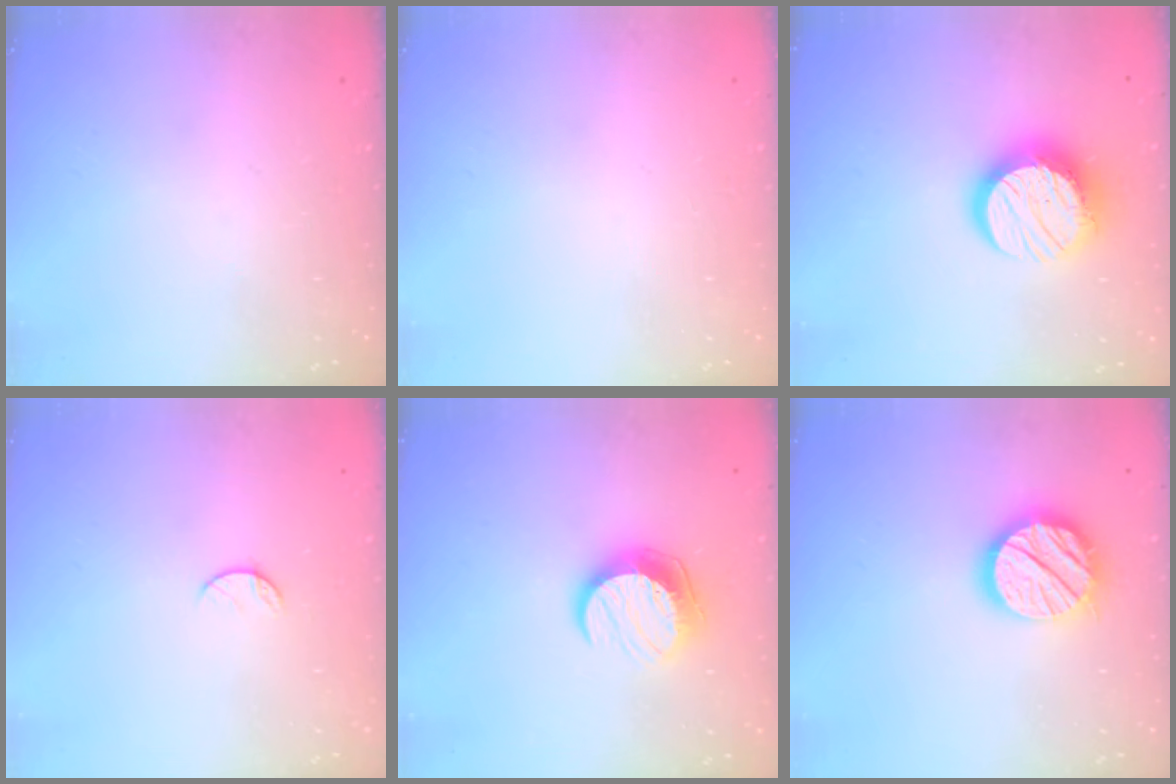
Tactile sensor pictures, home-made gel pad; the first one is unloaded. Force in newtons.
{"total": 0.0}
{"total": 14.0, "press": 14.0, "slide": 0.9}
{"total": 6.0, "press": 5.9, "slide": 0.6}
{"total": 11.1, "press": 11.0, "slide": 0.7}
{"total": 16.3, "press": 16.1, "slide": 2.4}